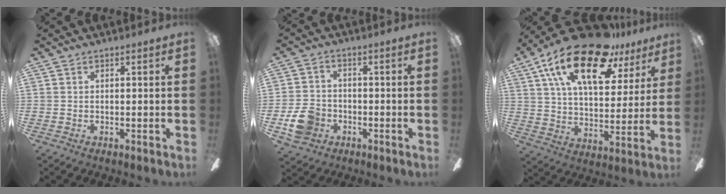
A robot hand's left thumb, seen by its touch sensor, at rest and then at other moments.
{"total": 8.1, "force": [-3.0, 6.5, 3.7], "torque": [-0.079, 0.017, -0.057]}
{"total": 23.4, "force": [13.8, 10.3, 15.9], "torque": [-0.279, -0.069, 0.233]}